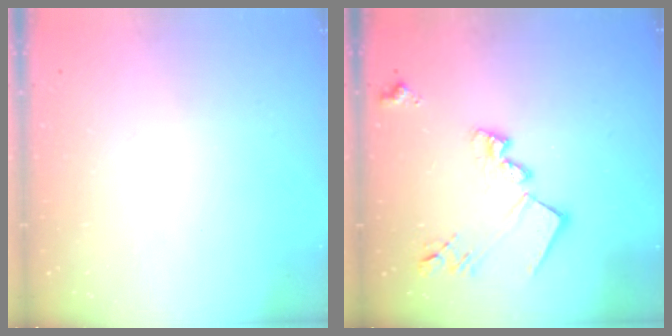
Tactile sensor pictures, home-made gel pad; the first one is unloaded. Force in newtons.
{"total": 17.0, "press": 17.0, "slide": 1.0}